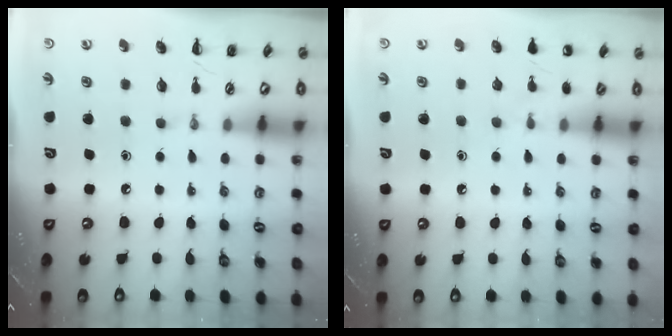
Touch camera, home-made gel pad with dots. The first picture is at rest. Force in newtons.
{"total": 6.4, "press": 6.2, "slide": 1.8}